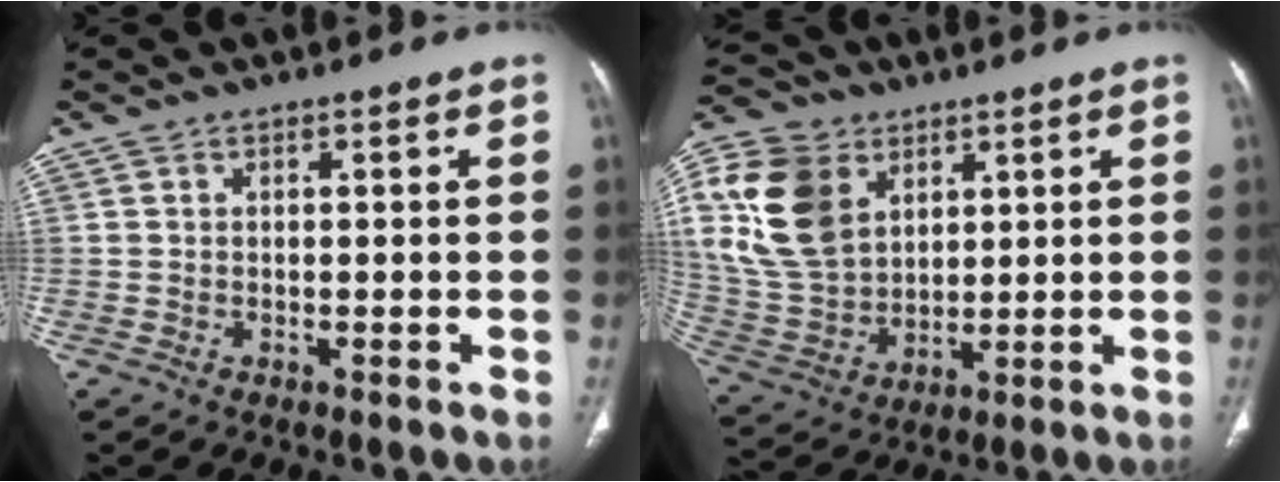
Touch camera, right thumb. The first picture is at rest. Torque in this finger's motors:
{"motor_torque": [-0.18, 1.27, 1.49, 0.46, 0.17]}